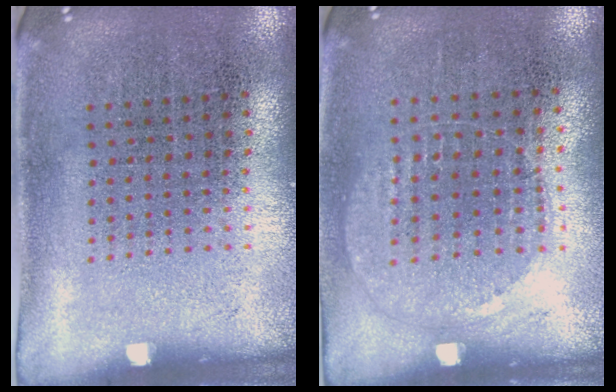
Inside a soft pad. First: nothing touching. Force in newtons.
{"total": 0.9, "press": 0.9, "slide": 0.3}